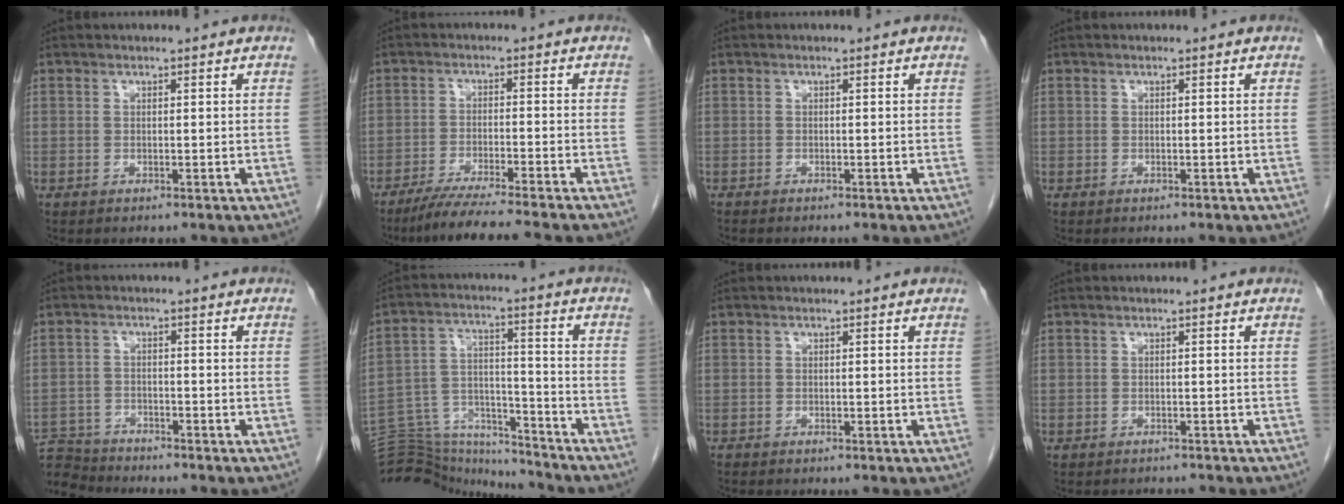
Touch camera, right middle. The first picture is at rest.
{"total": 10.0, "force": [-8.6, -1.4, 4.9], "torque": [-0.057, -0.033, -0.138]}
{"total": 0.8, "force": [-0.8, 0.1, 0.3], "torque": [-0.007, -0.001, -0.012]}
{"total": 0.0}
{"total": 7.7, "force": [-7.5, 1.3, -0.1], "torque": [-0.004, 0.006, -0.142]}
{"total": 17.1, "force": [-16.6, 3.1, 2.9], "torque": [-0.062, 0.041, -0.261]}
{"total": 0.7, "force": [-0.7, 0.1, 0.2], "torque": [-0.006, -0.001, -0.012]}
{"total": 2.4, "force": [-2.3, 0.5, 0.1], "torque": [-0.001, -0.005, -0.029]}